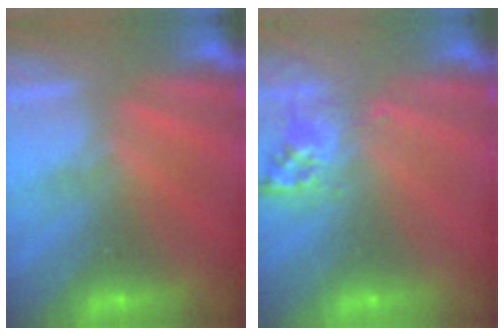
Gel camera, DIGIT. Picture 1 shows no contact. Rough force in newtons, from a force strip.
{"total": 2.6}